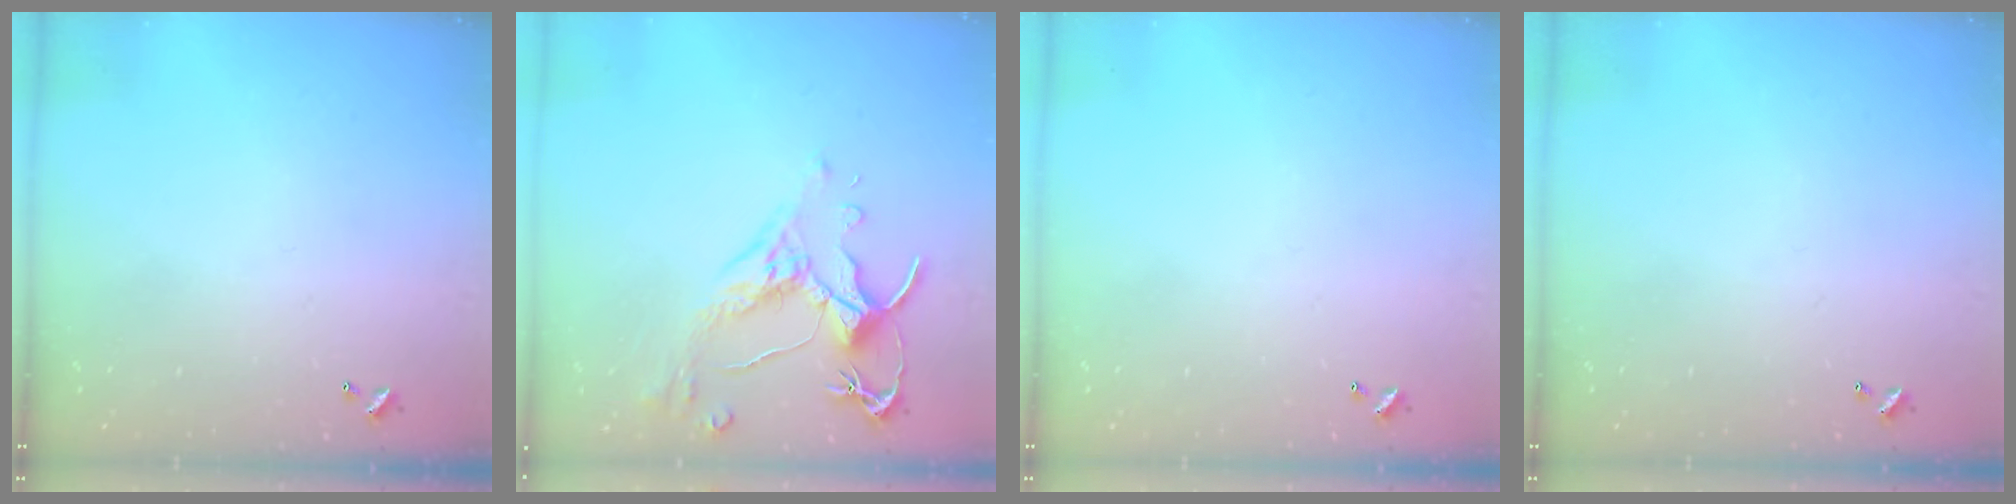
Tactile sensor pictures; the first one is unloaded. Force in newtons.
{"total": 2.5, "press": 2.2, "slide": 1.3}
{"total": 0.0}
{"total": 0.0}